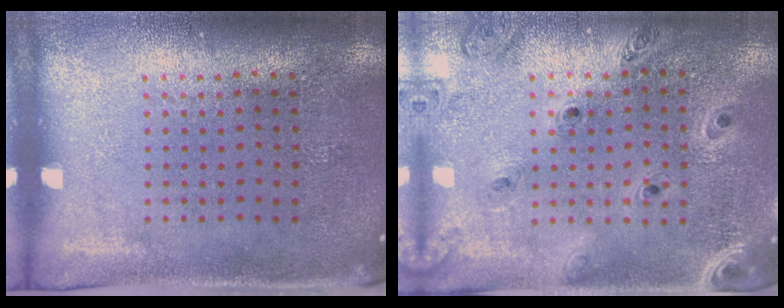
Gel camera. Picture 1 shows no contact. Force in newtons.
{"total": 1.3, "press": 1.3, "slide": 0.1}